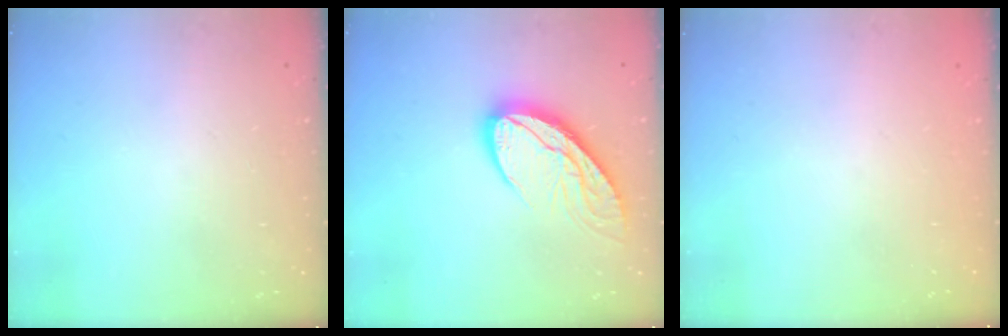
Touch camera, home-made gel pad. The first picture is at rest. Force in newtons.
{"total": 12.7, "press": 12.6, "slide": 1.2}
{"total": 0.0}